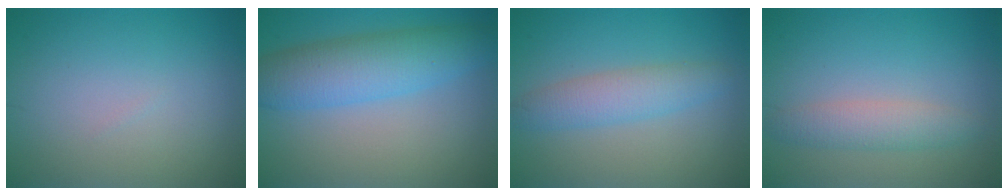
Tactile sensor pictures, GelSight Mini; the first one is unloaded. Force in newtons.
{"total": 6.1, "press": 6.1, "slide": 0.1}
{"total": 3.3, "press": 3.3, "slide": 0.1}
{"total": 2.6, "press": 2.6, "slide": 0.1}